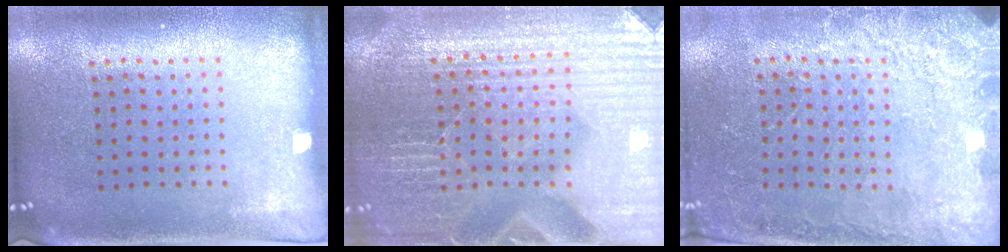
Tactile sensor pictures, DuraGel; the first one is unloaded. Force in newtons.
{"total": 5.3, "press": 4.9, "slide": 2.1}
{"total": 2.4, "press": 2.4, "slide": 0.6}